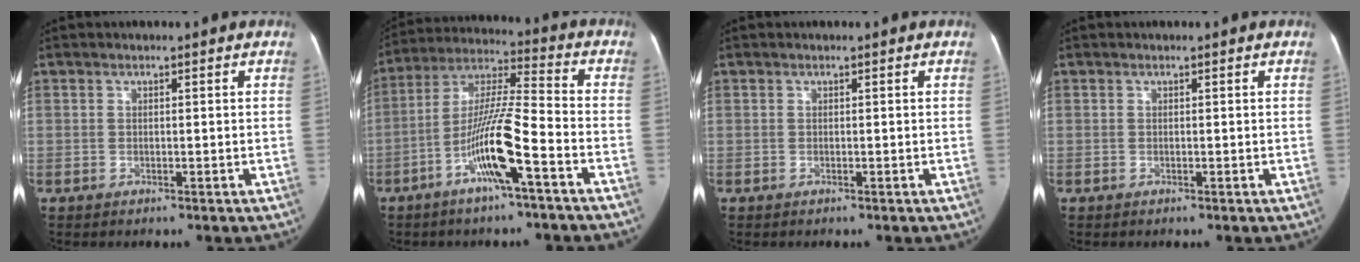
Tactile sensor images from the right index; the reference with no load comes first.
{"total": 12.6, "force": [-5.5, 0.2, 11.3], "torque": [-0.222, 0.010, -0.104]}
{"total": 0.0}
{"total": 0.0}